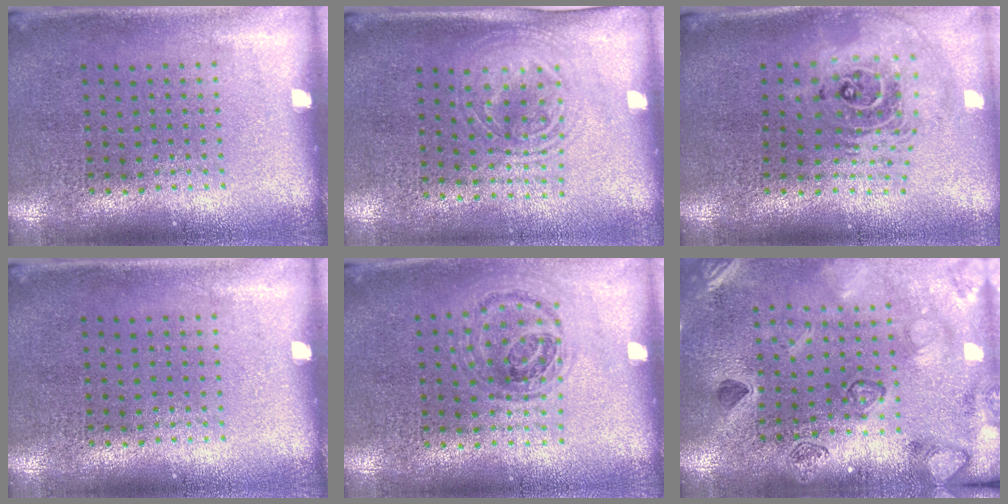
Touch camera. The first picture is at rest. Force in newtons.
{"total": 1.5, "press": 1.3, "slide": 0.7}
{"total": 2.3, "press": 1.8, "slide": 1.5}
{"total": 0.0}
{"total": 1.1, "press": 1.0, "slide": 0.5}
{"total": 2.3, "press": 2.3, "slide": 0.2}